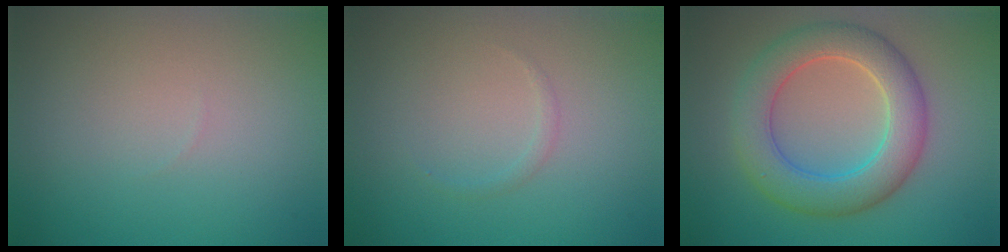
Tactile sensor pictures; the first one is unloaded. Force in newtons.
{"total": 0.5, "press": 0.5, "slide": 0.1}
{"total": 6.3, "press": 6.3, "slide": 0.5}